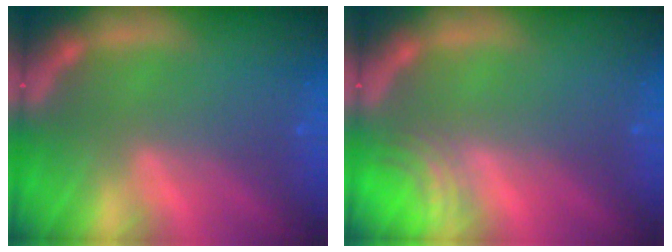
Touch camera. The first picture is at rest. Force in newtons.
{"total": 2.5}